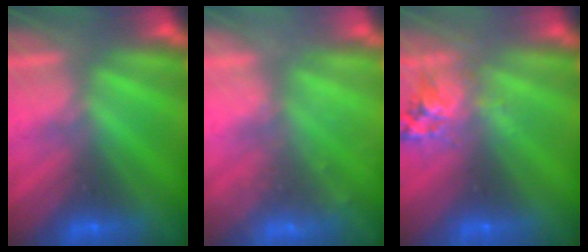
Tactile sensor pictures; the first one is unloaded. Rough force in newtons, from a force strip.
{"total": 2.4}
{"total": 2.7}